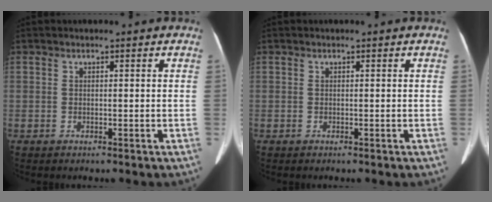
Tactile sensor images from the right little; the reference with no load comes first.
{"total": 0.0}